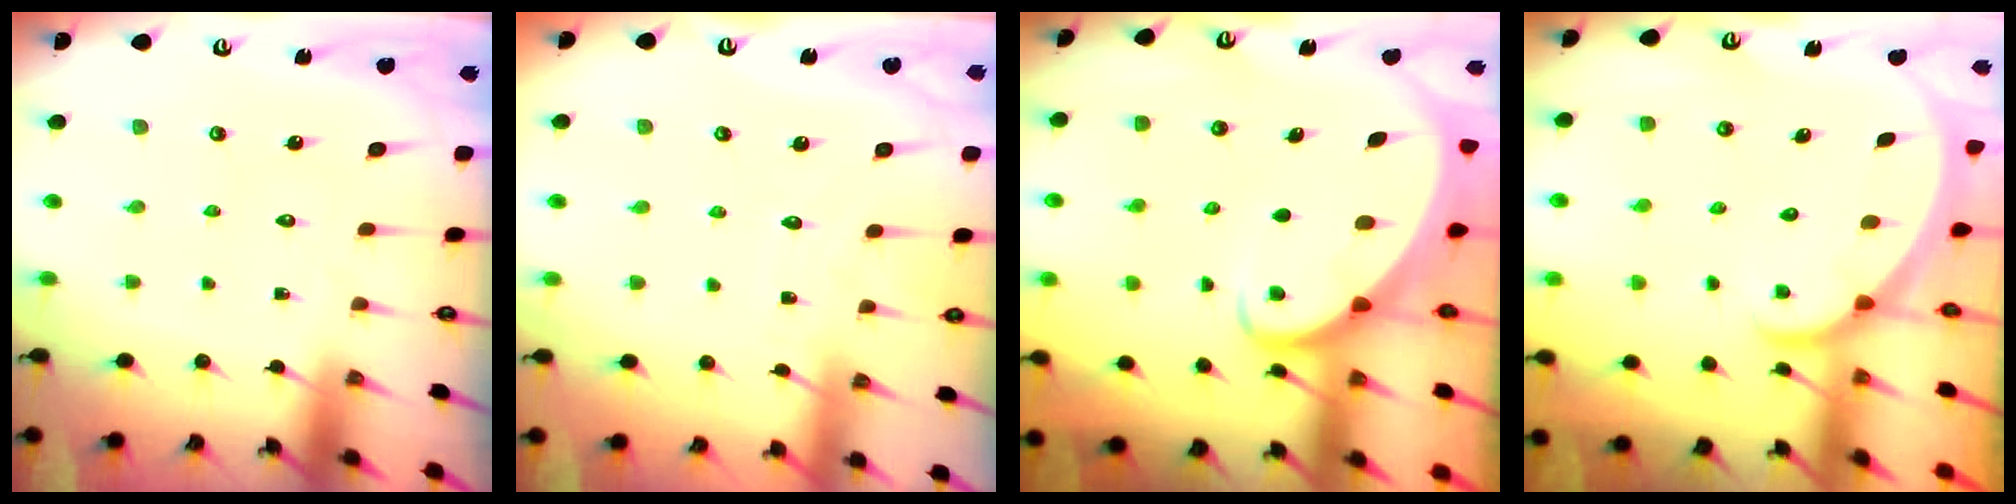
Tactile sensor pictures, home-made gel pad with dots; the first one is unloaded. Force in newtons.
{"total": 3.1, "press": 3.1, "slide": 0.1}
{"total": 3.4, "press": 3.4, "slide": 0.3}
{"total": 1.4, "press": 1.4, "slide": 0.0}